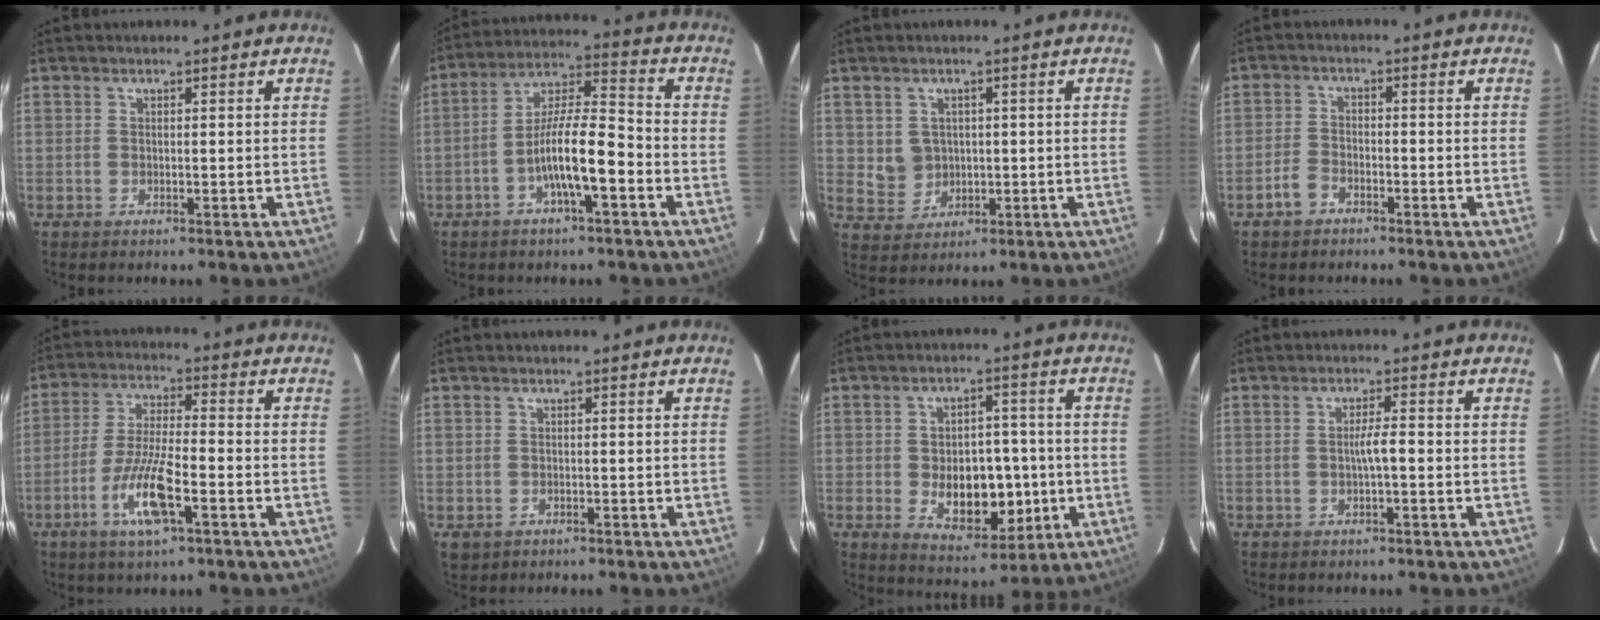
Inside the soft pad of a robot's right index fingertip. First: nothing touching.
{"total": 10.6, "force": [-3.9, 1.7, 9.7], "torque": [-0.180, 0.016, -0.069]}
{"total": 4.3, "force": [0.6, 4.1, 1.2], "torque": [-0.023, 0.010, 0.022]}
{"total": 3.0, "force": [-2.2, 1.7, 1.3], "torque": [-0.031, 0.004, -0.038]}
{"total": 10.0, "force": [-4.3, 1.5, 9.0], "torque": [-0.177, -0.010, -0.079]}
{"total": 2.4, "force": [-1.1, 2.0, 0.5], "torque": [-0.009, 0.001, -0.011]}
{"total": 11.1, "force": [-1.8, 6.4, 8.8], "torque": [-0.131, 0.009, -0.015]}
{"total": 2.5, "force": [-0.4, 0.1, 2.4], "torque": [-0.043, 0.002, -0.009]}